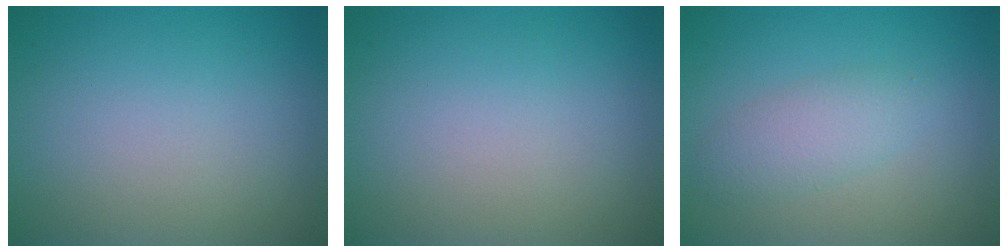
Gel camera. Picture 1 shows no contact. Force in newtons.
{"total": 0.0}
{"total": 2.4, "press": 2.4, "slide": 0.1}